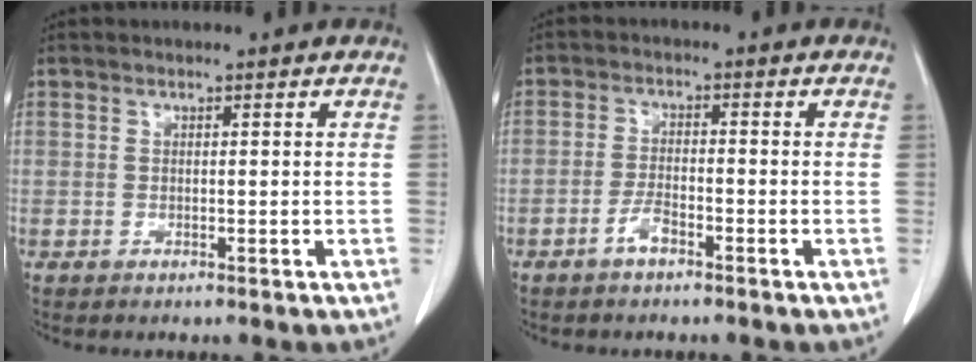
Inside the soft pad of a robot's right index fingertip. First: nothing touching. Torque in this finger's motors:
{"motor_torque": [0.37, -0.15, 0.08, 0.03]}